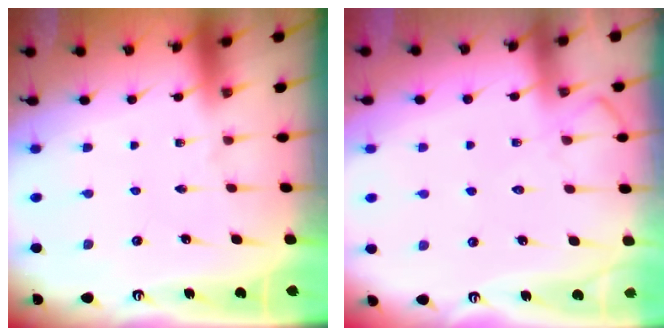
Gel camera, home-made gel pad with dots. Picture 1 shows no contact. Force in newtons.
{"total": 8.6, "press": 8.5, "slide": 1.0}